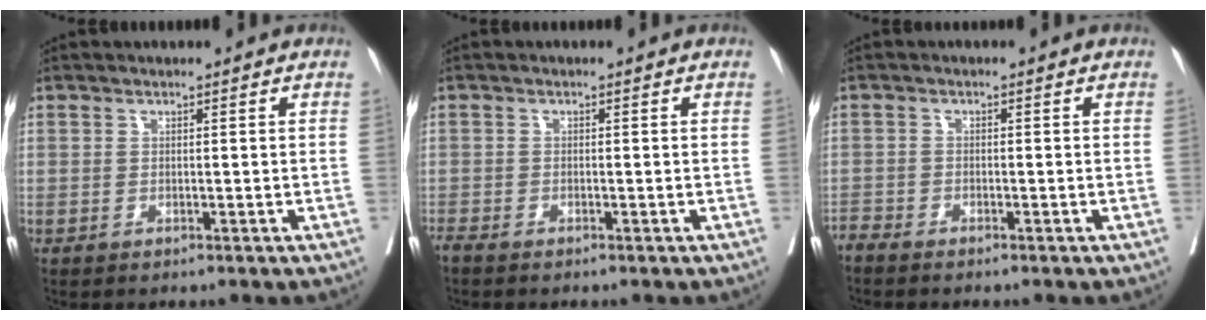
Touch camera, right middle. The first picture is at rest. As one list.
[{"total": 1.3, "force": [-1.2, 0.1, 0.5], "torque": [-0.015, -0.004, -0.025]}, {"total": 1.6, "force": [-1.6, 0.0, 0.1], "torque": [-0.001, -0.005, -0.033]}]